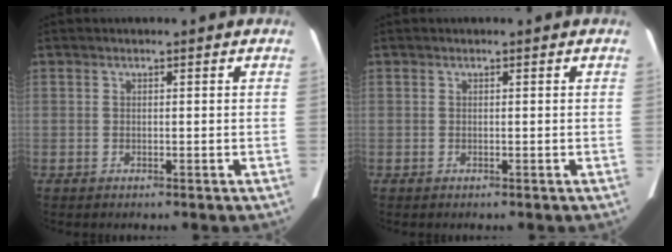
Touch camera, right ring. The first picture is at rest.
{"total": 0.0}